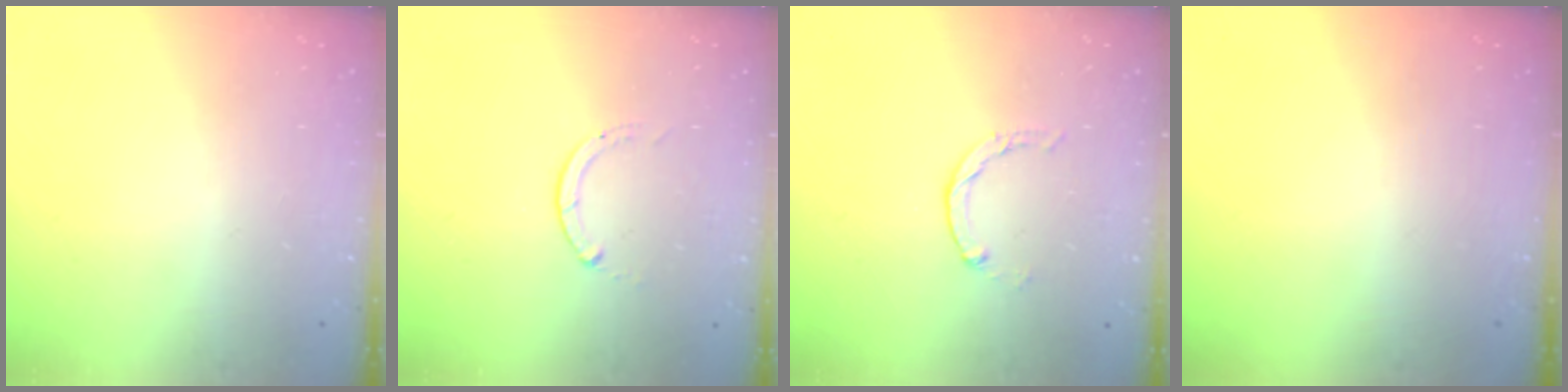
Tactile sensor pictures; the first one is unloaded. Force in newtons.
{"total": 0.0}
{"total": 0.7, "press": 0.7, "slide": 0.2}
{"total": 0.0}